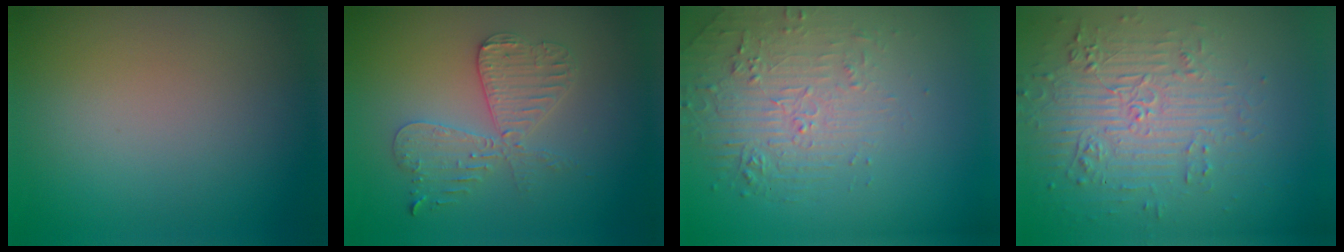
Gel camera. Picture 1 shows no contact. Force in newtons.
{"total": 4.3, "press": 3.7, "slide": 2.1}
{"total": 2.1, "press": 1.5, "slide": 1.5}
{"total": 4.3, "press": 3.7, "slide": 2.2}